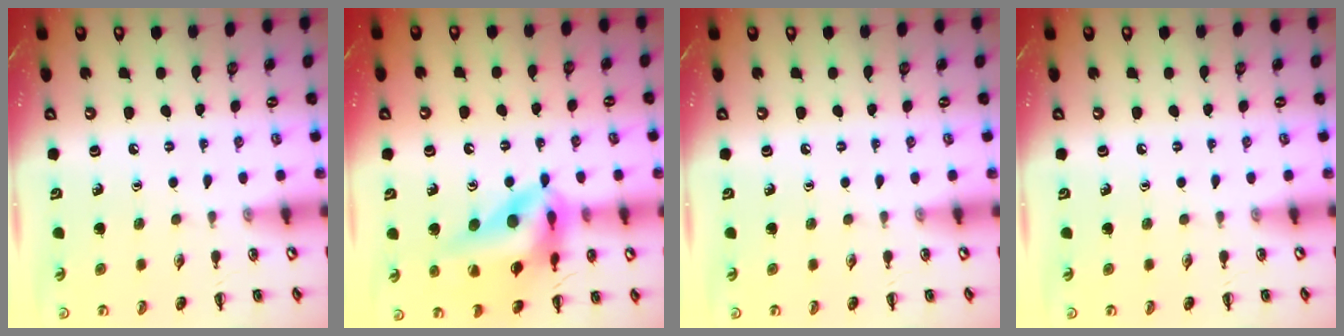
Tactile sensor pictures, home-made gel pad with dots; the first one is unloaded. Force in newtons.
{"total": 18.4, "press": 18.1, "slide": 3.7}
{"total": 0.0}
{"total": 0.0}